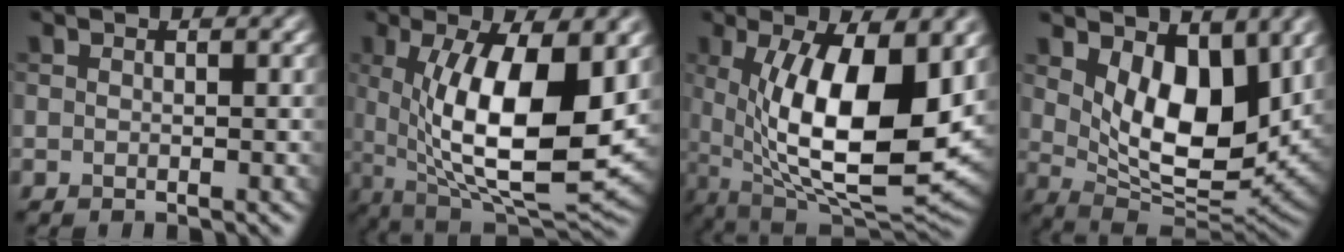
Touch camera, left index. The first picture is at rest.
{"total": 12.2, "force": [1.2, 4.4, 11.3], "torque": [-0.179, -0.018, 0.024]}
{"total": 13.5, "force": [1.3, 5.3, 12.4], "torque": [-0.195, -0.019, 0.024]}
{"total": 7.8, "force": [2.9, 4.2, 6.0], "torque": [-0.111, -0.024, 0.047]}